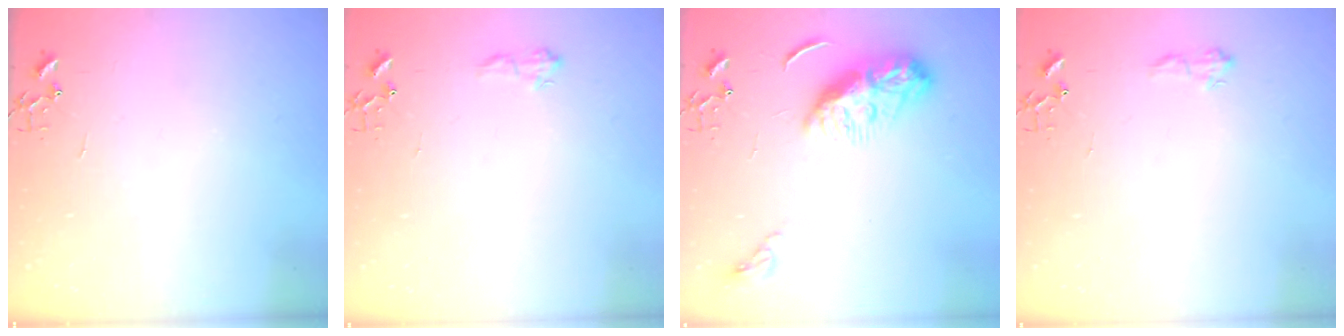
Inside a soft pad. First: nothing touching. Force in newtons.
{"total": 7.6, "press": 7.6, "slide": 0.9}
{"total": 10.2, "press": 10.2, "slide": 0.5}
{"total": 7.6, "press": 7.6, "slide": 0.9}